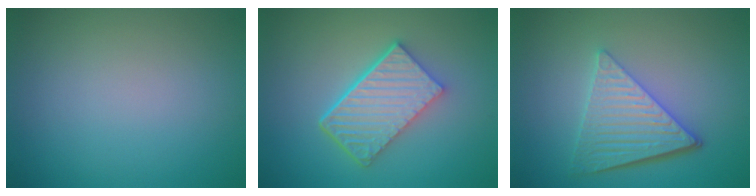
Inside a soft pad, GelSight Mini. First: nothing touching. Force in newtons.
{"total": 6.1, "press": 4.4, "slide": 4.1}
{"total": 5.6, "press": 4.2, "slide": 3.6}